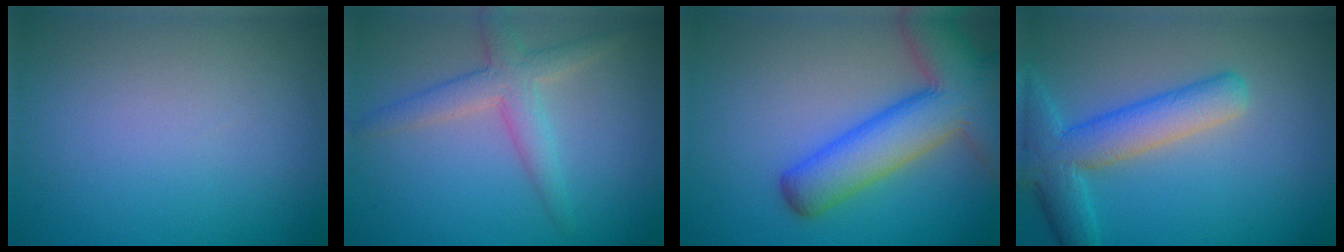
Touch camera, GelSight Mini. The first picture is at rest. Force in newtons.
{"total": 3.5, "press": 3.5, "slide": 0.1}
{"total": 9.2, "press": 9.2, "slide": 0.4}
{"total": 5.9, "press": 5.9, "slide": 0.4}